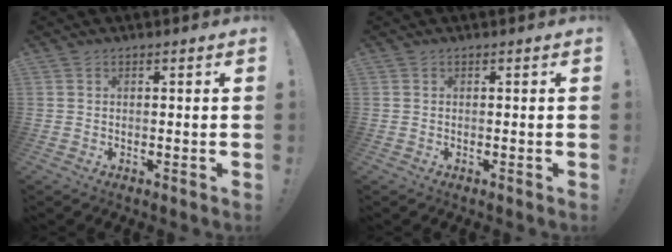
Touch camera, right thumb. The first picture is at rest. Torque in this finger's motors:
{"motor_torque": [-0.01, -0.01, 0.00, 0.00, 0.00]}